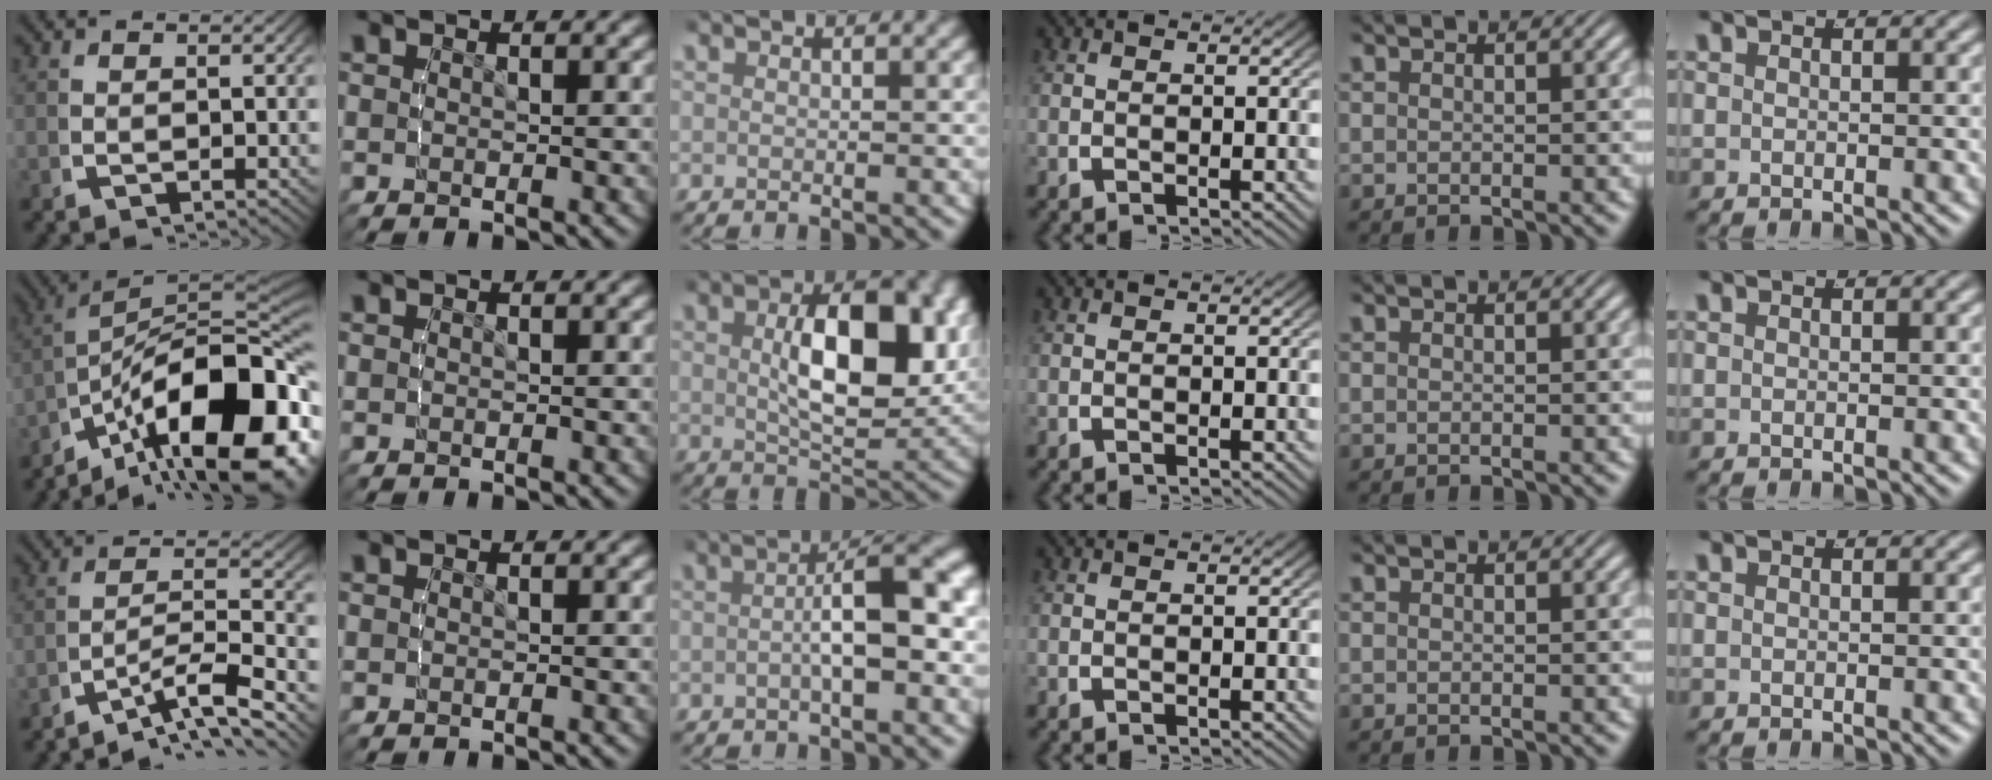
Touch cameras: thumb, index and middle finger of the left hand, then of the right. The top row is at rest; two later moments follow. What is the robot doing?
{"motion": "lift_and_place", "object": "glue stick"}